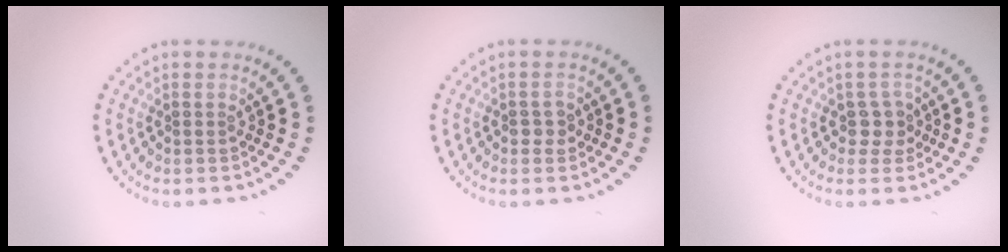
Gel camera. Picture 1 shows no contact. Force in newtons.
{"total": 1.2, "press": 1.2, "slide": 0.1}
{"total": 1.8, "press": 1.6, "slide": 0.7}